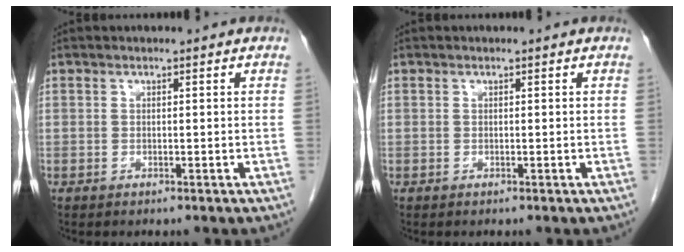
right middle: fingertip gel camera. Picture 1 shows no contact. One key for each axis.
{"total": 0.0}